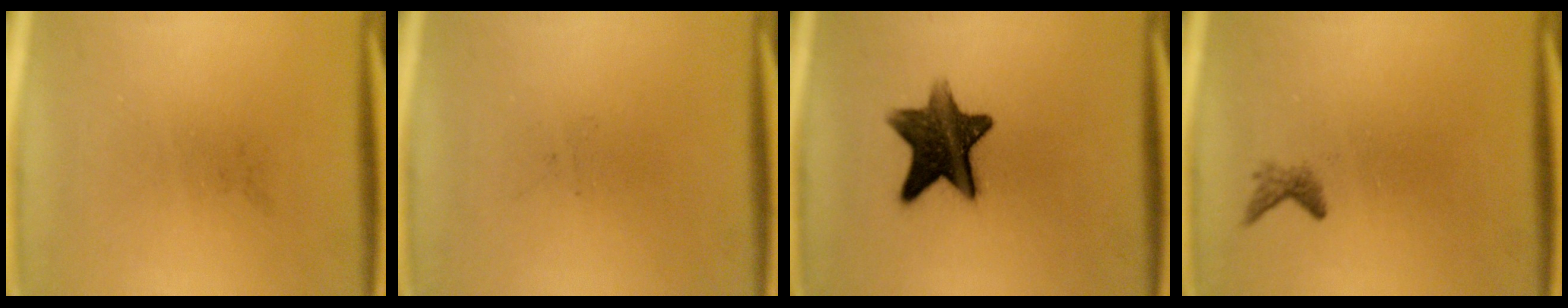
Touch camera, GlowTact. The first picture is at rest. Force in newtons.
{"total": 0.0}
{"total": 11.6}
{"total": 1.1}